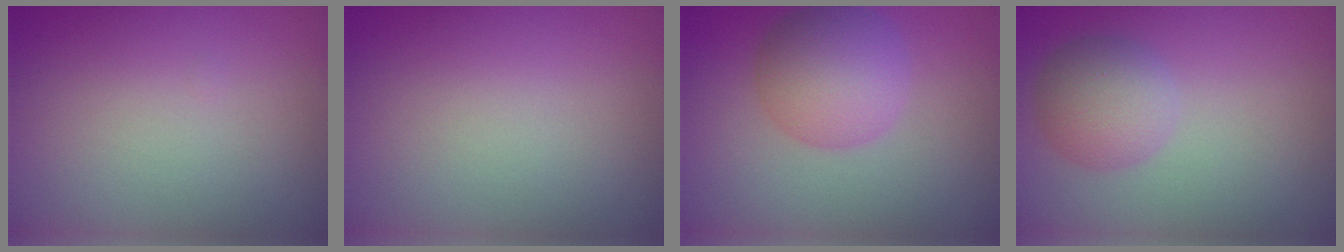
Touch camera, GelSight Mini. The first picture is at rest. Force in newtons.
{"total": 0.0}
{"total": 5.3, "press": 5.3, "slide": 0.2}
{"total": 3.6, "press": 3.6, "slide": 0.1}